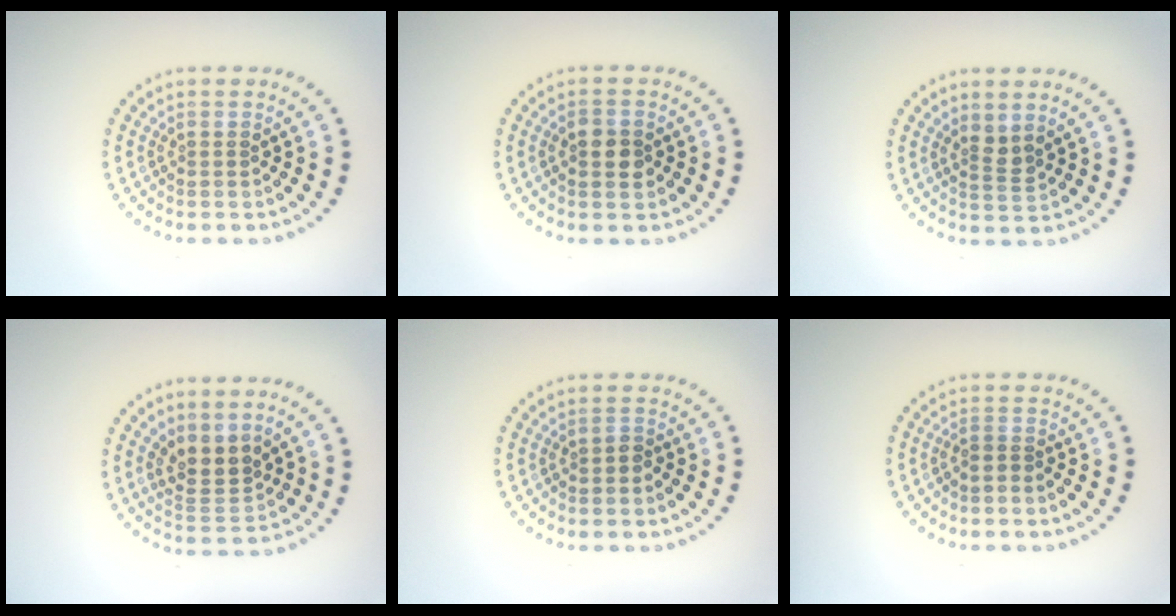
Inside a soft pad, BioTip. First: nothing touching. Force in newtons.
{"total": 2.5, "press": 2.5, "slide": 0.1}
{"total": 1.5, "press": 1.2, "slide": 1.0}
{"total": 2.9, "press": 2.5, "slide": 1.5}
{"total": 0.8, "press": 0.7, "slide": 0.4}
{"total": 0.7, "press": 0.6, "slide": 0.5}